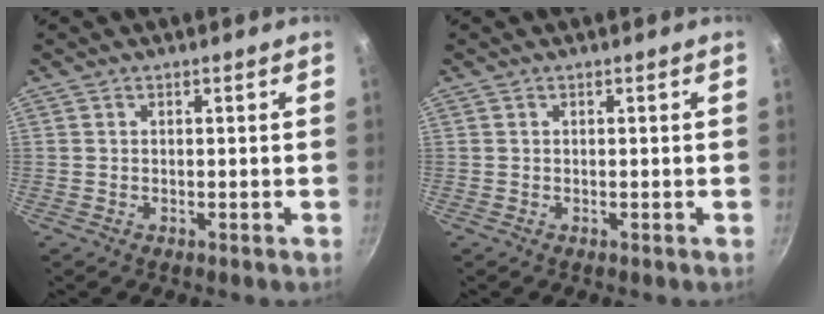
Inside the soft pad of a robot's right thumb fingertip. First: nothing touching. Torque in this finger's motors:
{"motor_torque": [0.02, -0.01, 0.29, 0.02, 0.04]}